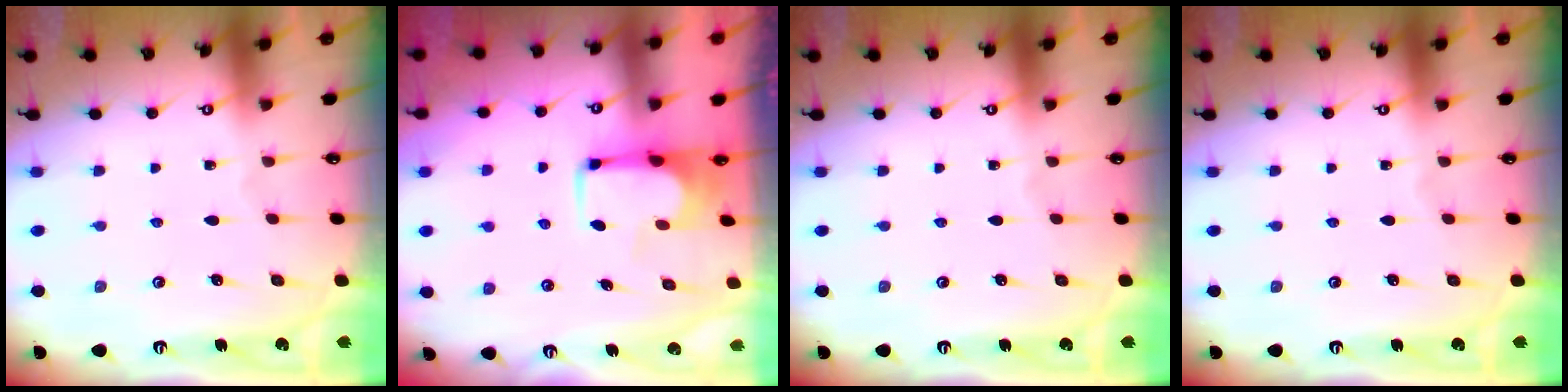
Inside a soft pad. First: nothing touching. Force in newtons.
{"total": 3.5, "press": 3.4, "slide": 0.4}
{"total": 0.0}
{"total": 0.0}